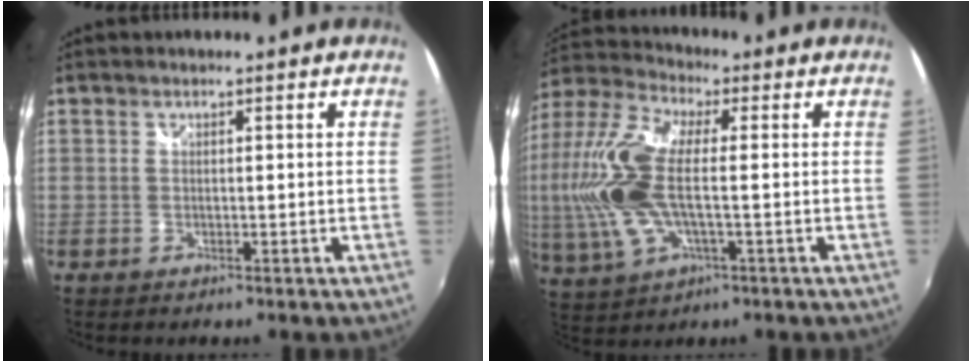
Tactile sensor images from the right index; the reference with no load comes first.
{"total": 18.2, "force": [-0.8, 7.8, 16.5], "torque": [-0.347, -0.004, -0.017]}